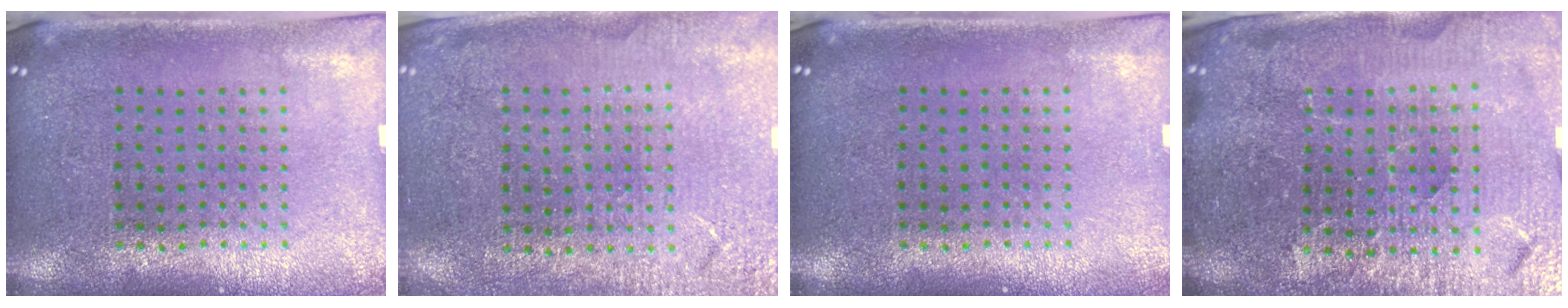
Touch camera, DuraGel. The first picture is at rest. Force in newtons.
{"total": 2.7, "press": 2.7, "slide": 0.1}
{"total": 0.0}
{"total": 5.5, "press": 5.1, "slide": 2.3}